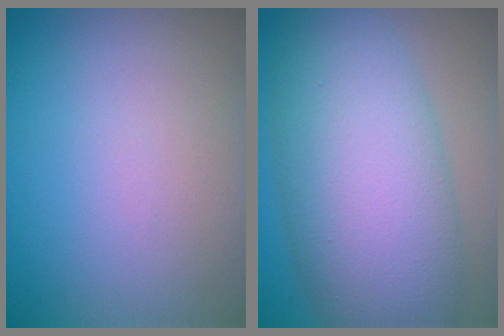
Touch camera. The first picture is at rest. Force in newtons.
{"total": 11.0, "press": 11.0, "slide": 0.0}